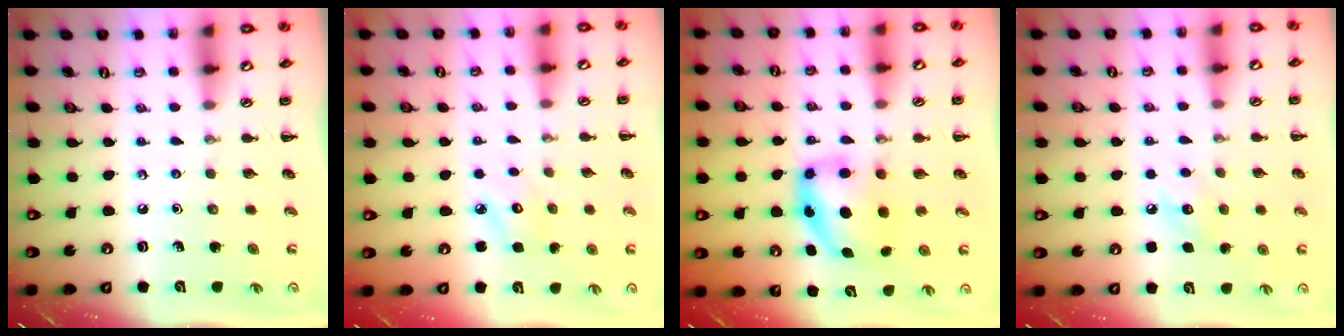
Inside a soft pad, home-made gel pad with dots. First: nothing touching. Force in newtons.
{"total": 4.0, "press": 3.9, "slide": 0.8}
{"total": 7.5, "press": 7.4, "slide": 1.3}
{"total": 7.5, "press": 7.3, "slide": 1.8}